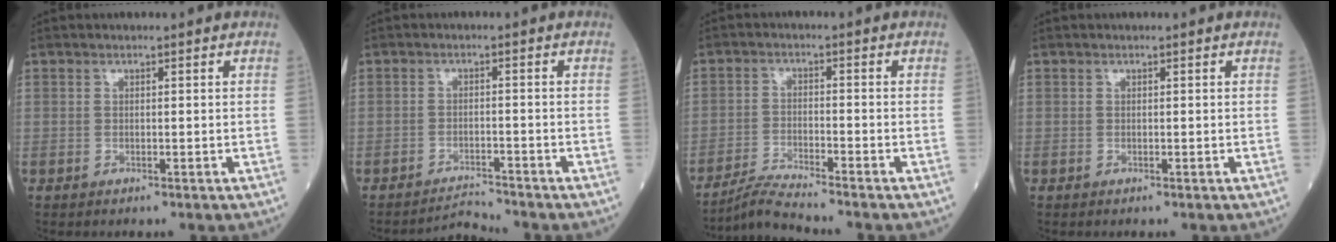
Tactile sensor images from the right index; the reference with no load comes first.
{"total": 3.0, "force": [-2.8, -0.9, -0.7], "torque": [0.012, -0.010, -0.044]}
{"total": 5.1, "force": [-4.7, -1.6, 1.0], "torque": [-0.030, -0.022, -0.089]}
{"total": 0.0}